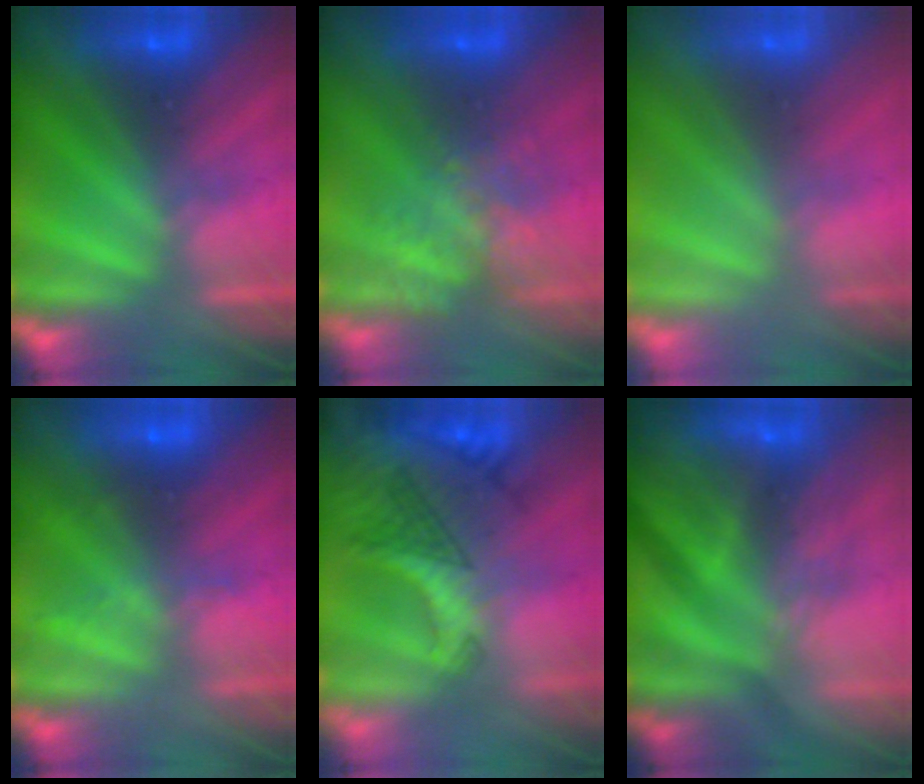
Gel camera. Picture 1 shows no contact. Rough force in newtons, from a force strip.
{"total": 7.1}
{"total": 2.8}
{"total": 2.1}
{"total": 3.0}
{"total": 7.0}